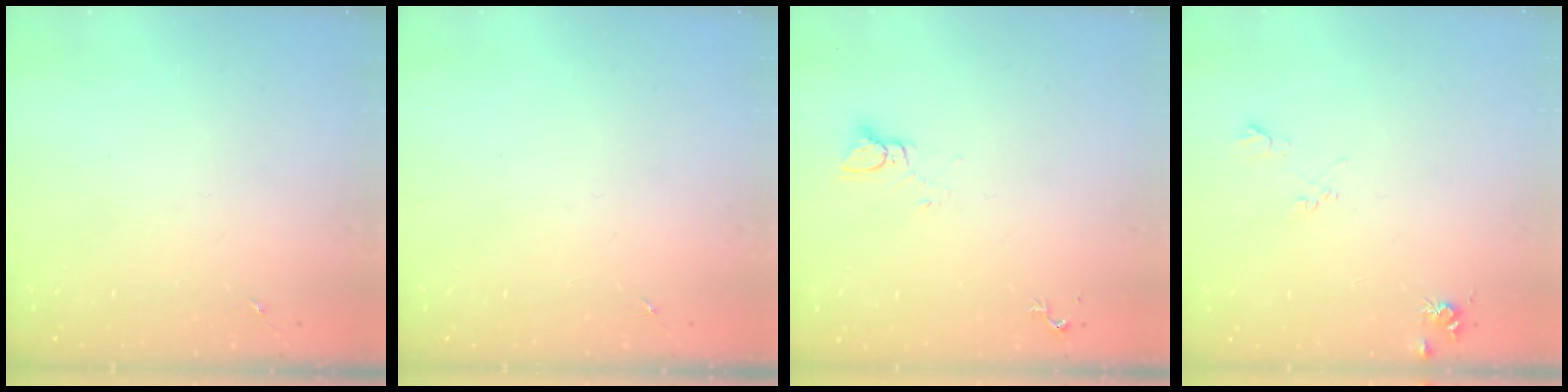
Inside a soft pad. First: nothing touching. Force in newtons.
{"total": 0.0}
{"total": 3.0, "press": 3.0, "slide": 0.2}
{"total": 8.2, "press": 8.2, "slide": 0.8}